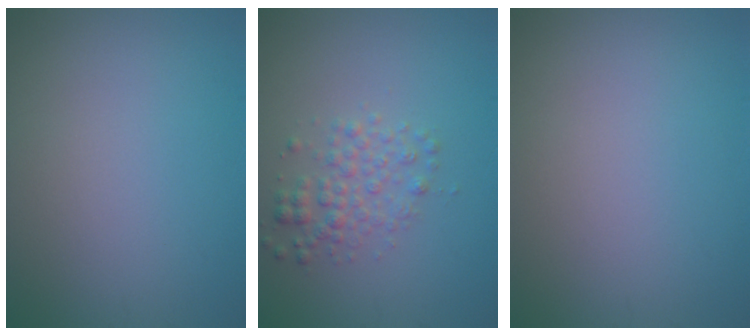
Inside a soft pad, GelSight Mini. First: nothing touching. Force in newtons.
{"total": 2.5, "press": 2.5, "slide": 0.1}
{"total": 0.0}